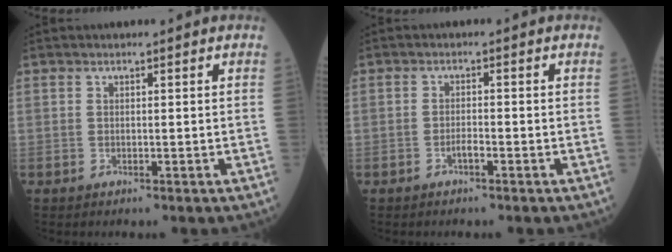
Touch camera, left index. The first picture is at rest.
{"total": 1.4, "force": [-0.9, 0.2, 1.0], "torque": [-0.020, 0.002, -0.017]}